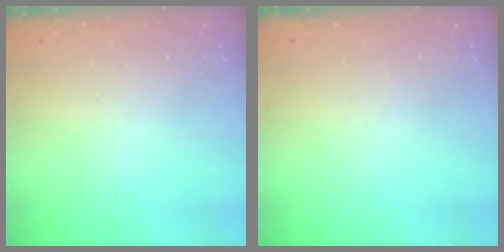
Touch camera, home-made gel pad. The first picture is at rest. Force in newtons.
{"total": 0.0}